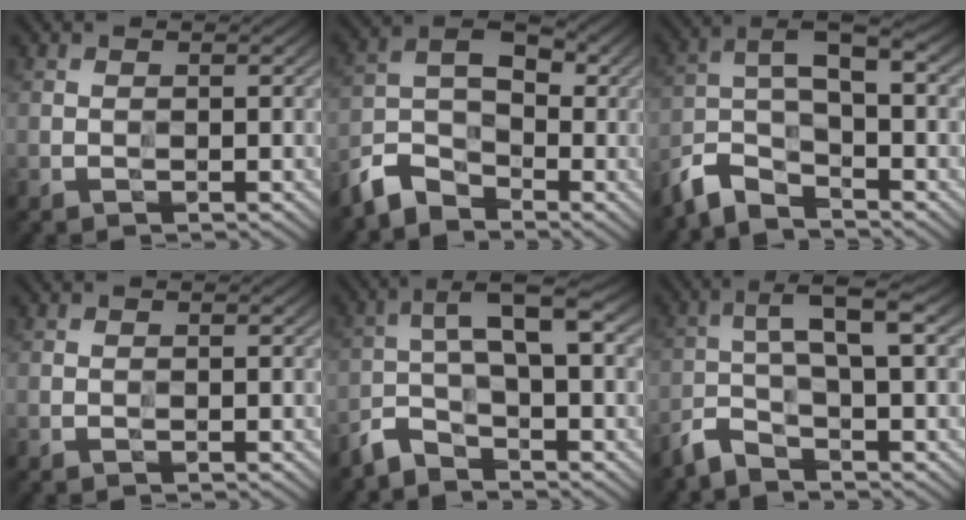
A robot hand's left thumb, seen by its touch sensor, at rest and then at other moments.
{"total": 6.6, "force": [-4.9, 3.4, 3.0], "torque": [-0.055, -0.002, -0.118]}
{"total": 6.9, "force": [-4.7, 2.2, 4.7], "torque": [-0.093, 0.003, -0.103]}
{"total": 0.0}
{"total": 6.0, "force": [-2.9, 1.8, 4.9], "torque": [-0.102, 0.006, -0.075]}
{"total": 4.8, "force": [-2.3, 0.9, 4.2], "torque": [-0.082, 0.006, -0.061]}